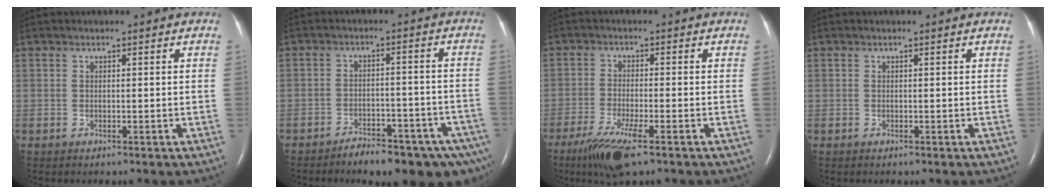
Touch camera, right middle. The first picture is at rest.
{"total": 12.3, "force": [-9.3, 3.7, 7.1], "torque": [-0.064, 0.023, -0.126]}
{"total": 7.6, "force": [-4.9, 0.8, 5.8], "torque": [-0.114, -0.021, -0.085]}
{"total": 0.0}